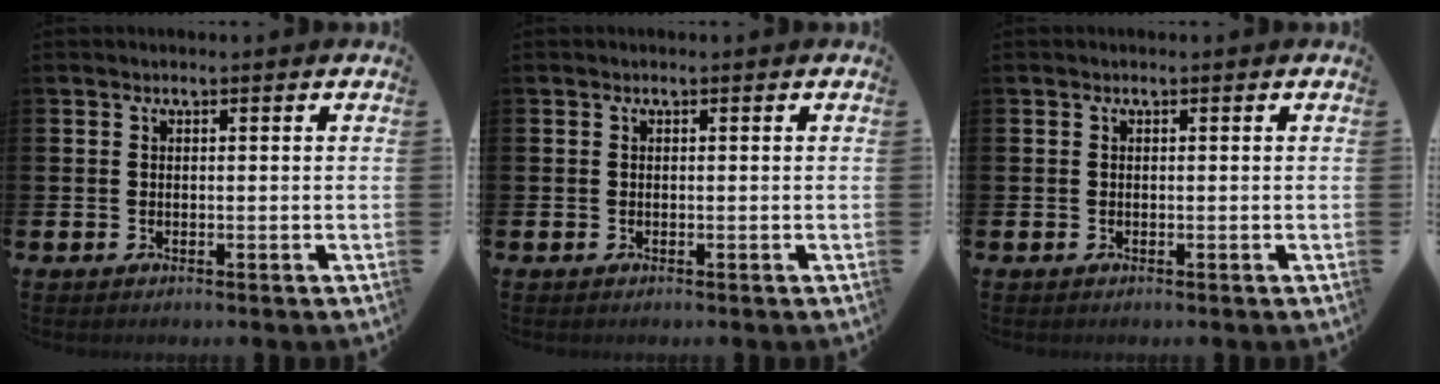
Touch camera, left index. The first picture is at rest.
{"total": 0.0}
{"total": 0.0}